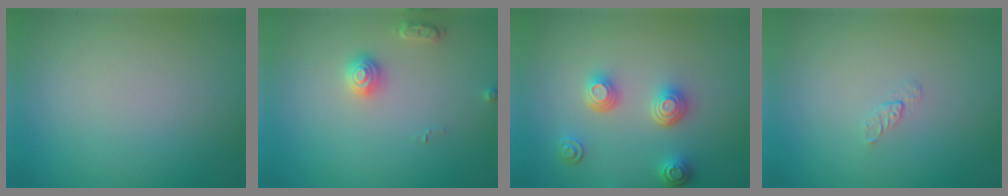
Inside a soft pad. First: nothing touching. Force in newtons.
{"total": 2.0, "press": 2.0, "slide": 0.3}
{"total": 3.6, "press": 3.0, "slide": 2.0}
{"total": 0.5, "press": 0.3, "slide": 0.4}